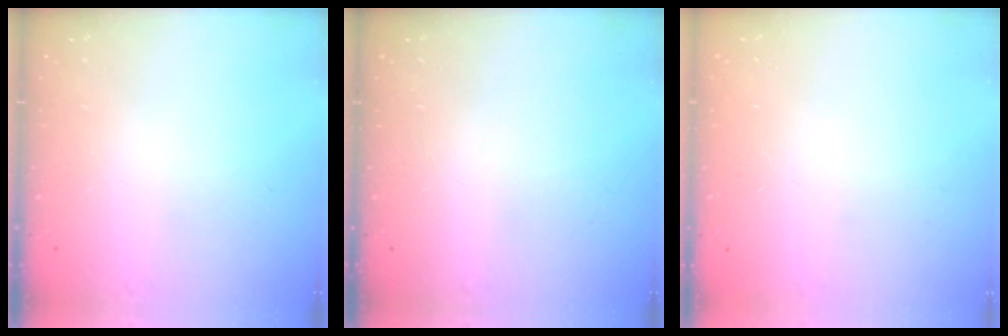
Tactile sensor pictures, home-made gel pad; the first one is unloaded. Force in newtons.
{"total": 0.0}
{"total": 0.0}